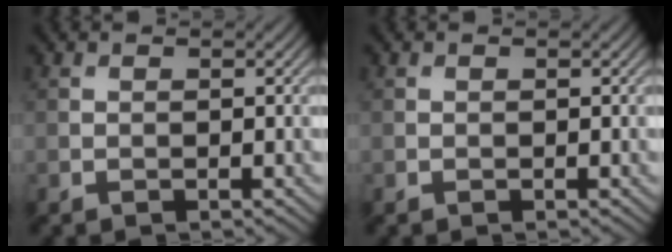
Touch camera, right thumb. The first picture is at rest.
{"total": 0.0}